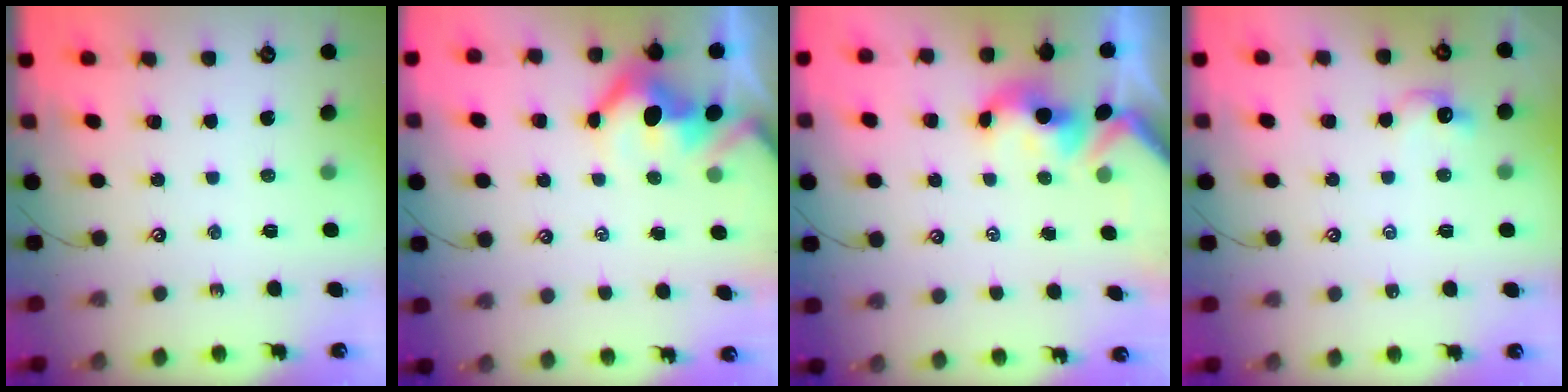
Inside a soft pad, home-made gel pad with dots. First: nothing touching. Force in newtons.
{"total": 5.2, "press": 5.0, "slide": 1.1}
{"total": 1.5, "press": 1.3, "slide": 0.7}
{"total": 2.3, "press": 2.2, "slide": 0.5}